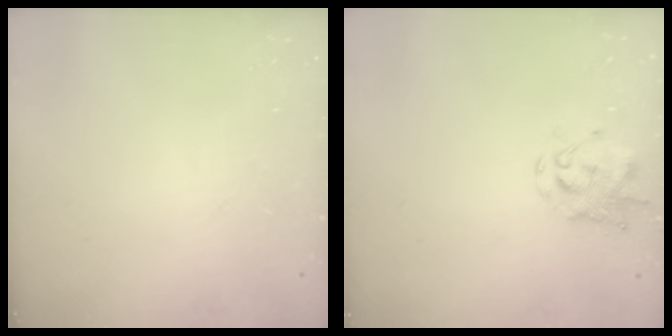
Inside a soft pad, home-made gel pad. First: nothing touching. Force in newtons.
{"total": 1.8, "press": 1.8, "slide": 0.4}